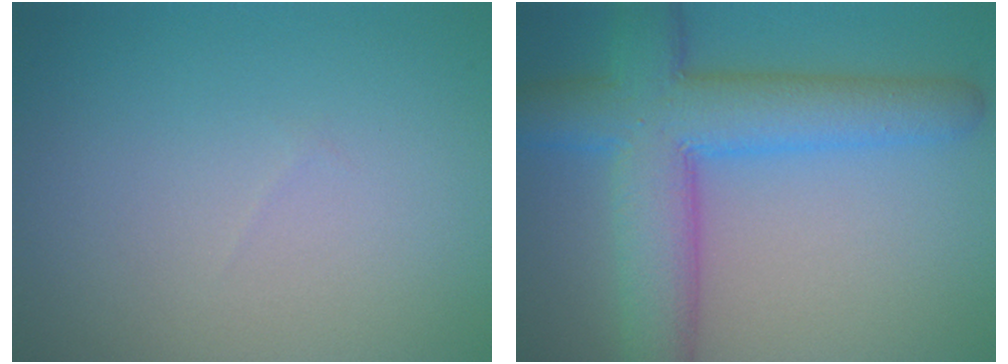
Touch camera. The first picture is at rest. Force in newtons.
{"total": 9.2, "press": 9.2, "slide": 0.2}